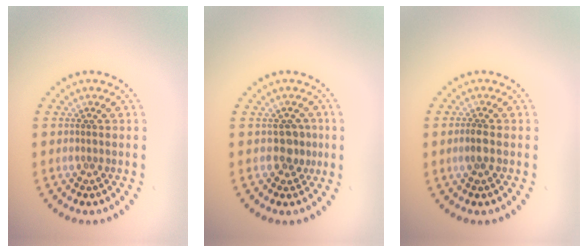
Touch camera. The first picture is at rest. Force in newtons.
{"total": 1.7, "press": 1.6, "slide": 0.7}
{"total": 1.3, "press": 1.2, "slide": 0.5}